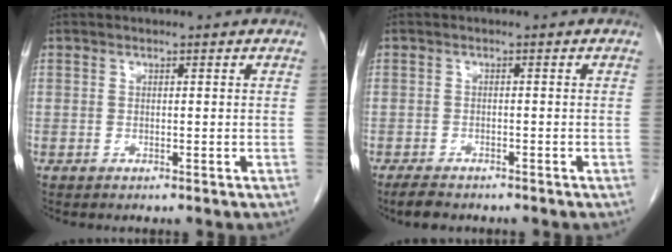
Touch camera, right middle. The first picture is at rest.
{"total": 3.1, "force": [-2.6, 1.0, 1.4], "torque": [-0.026, -0.006, -0.039]}